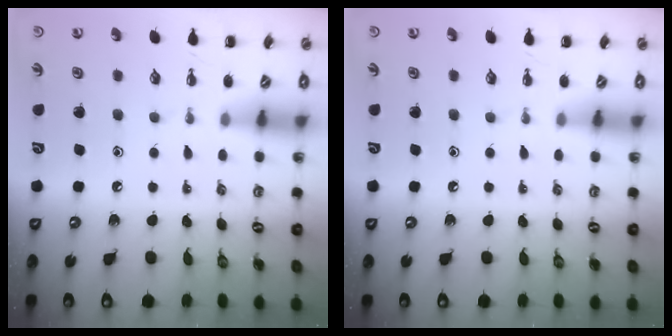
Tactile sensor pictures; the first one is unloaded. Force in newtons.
{"total": 0.0}